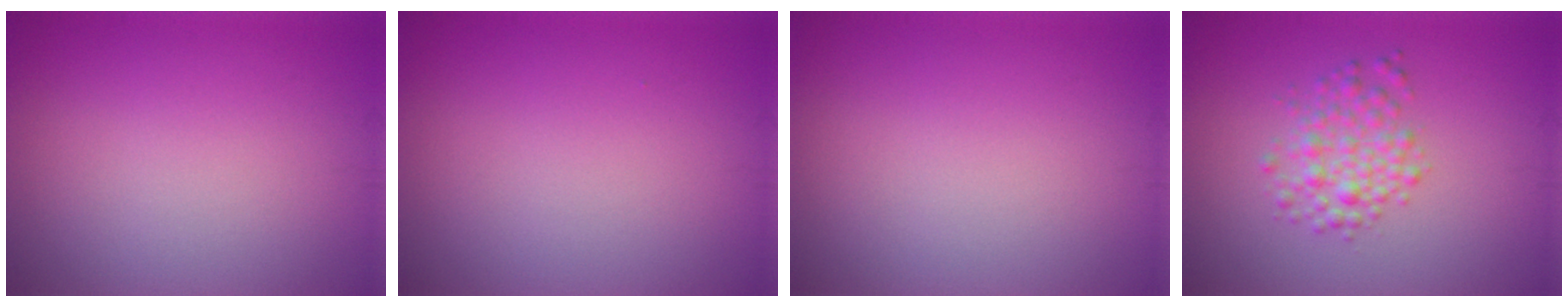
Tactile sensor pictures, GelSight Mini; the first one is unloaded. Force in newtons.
{"total": 0.0}
{"total": 0.0}
{"total": 2.9, "press": 2.9, "slide": 0.0}